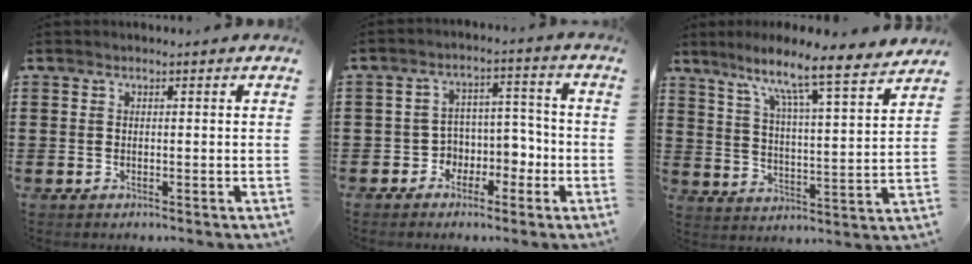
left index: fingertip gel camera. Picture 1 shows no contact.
{"total": 4.6, "force": [-2.1, 3.9, 1.2], "torque": [-0.036, 0.008, -0.042]}
{"total": 9.1, "force": [7.6, -0.3, 5.1], "torque": [-0.110, -0.060, 0.117]}